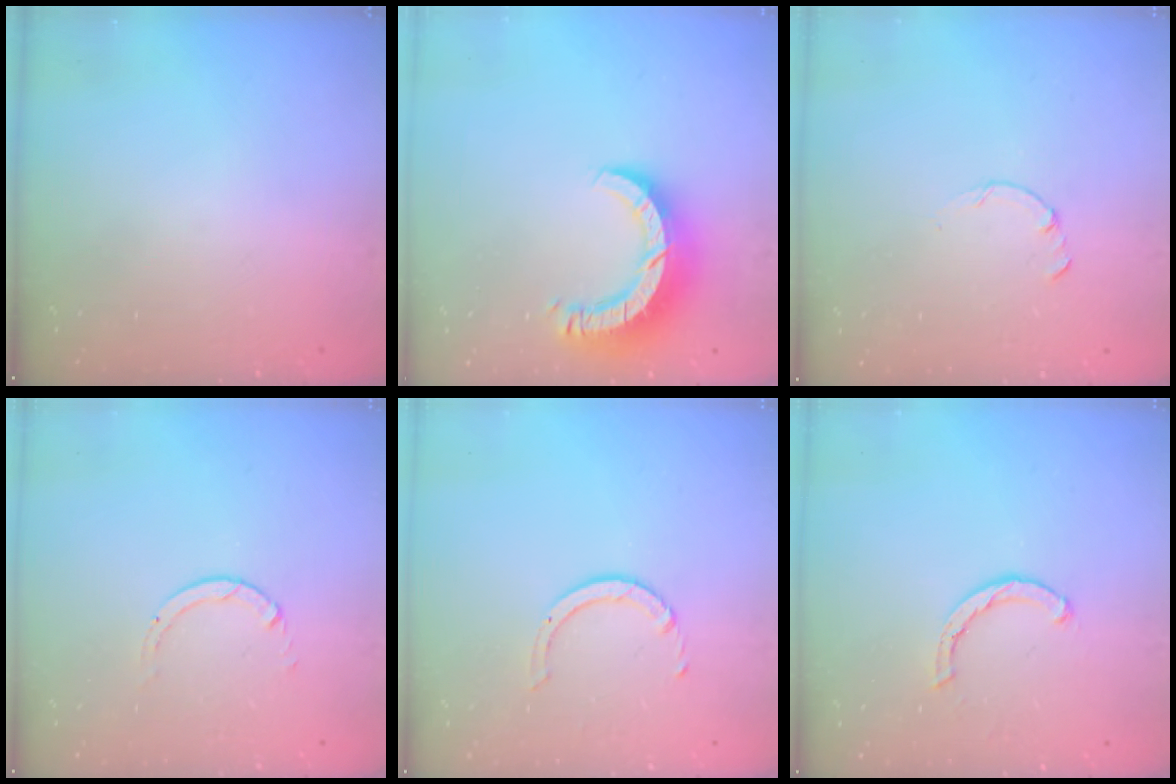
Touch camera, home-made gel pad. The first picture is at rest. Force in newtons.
{"total": 11.0, "press": 11.0, "slide": 1.0}
{"total": 0.0}
{"total": 0.9, "press": 0.9, "slide": 0.1}
{"total": 2.5, "press": 2.4, "slide": 0.3}
{"total": 2.1, "press": 2.1, "slide": 0.1}